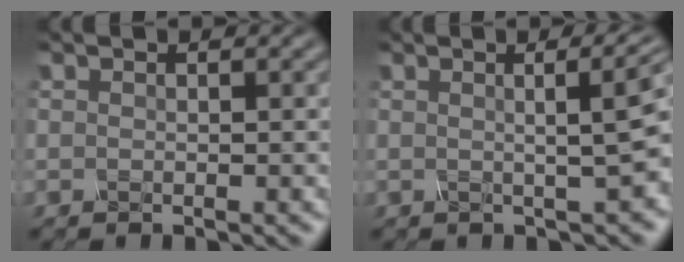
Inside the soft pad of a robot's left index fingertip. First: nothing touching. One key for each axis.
{"total": 8.4, "fx": 1.5, "fy": 3.4, "fz": 7.6, "tx": -0.025, "ty": 0.036, "tz": 0.004}